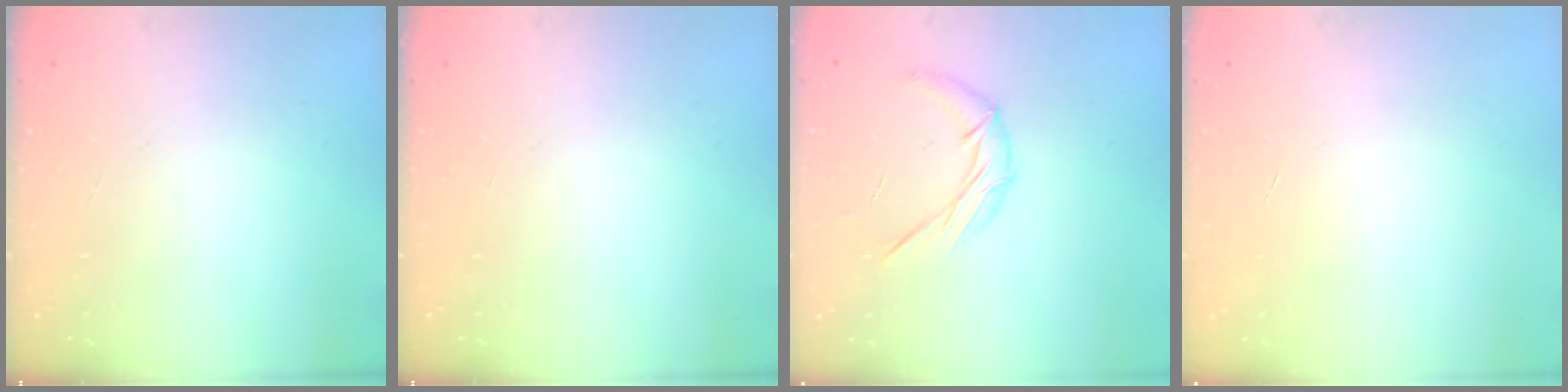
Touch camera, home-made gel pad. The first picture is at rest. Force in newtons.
{"total": 0.0}
{"total": 8.8, "press": 8.8, "slide": 0.4}
{"total": 0.0}